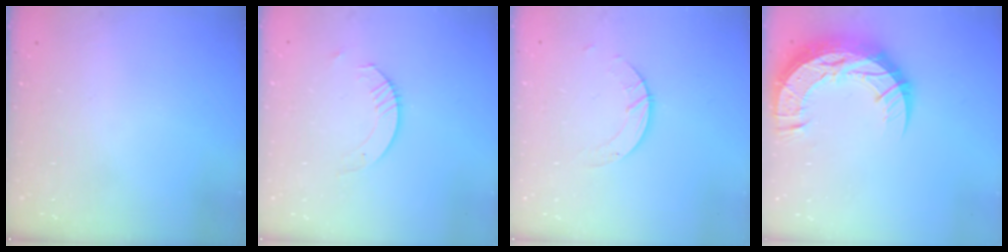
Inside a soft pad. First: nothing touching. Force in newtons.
{"total": 4.1, "press": 4.1, "slide": 0.4}
{"total": 3.6, "press": 3.6, "slide": 0.2}
{"total": 19.2, "press": 19.1, "slide": 1.4}